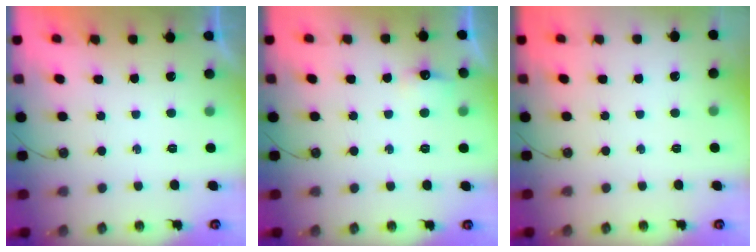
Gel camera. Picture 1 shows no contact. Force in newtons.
{"total": 5.2, "press": 5.1, "slide": 1.0}
{"total": 0.0}